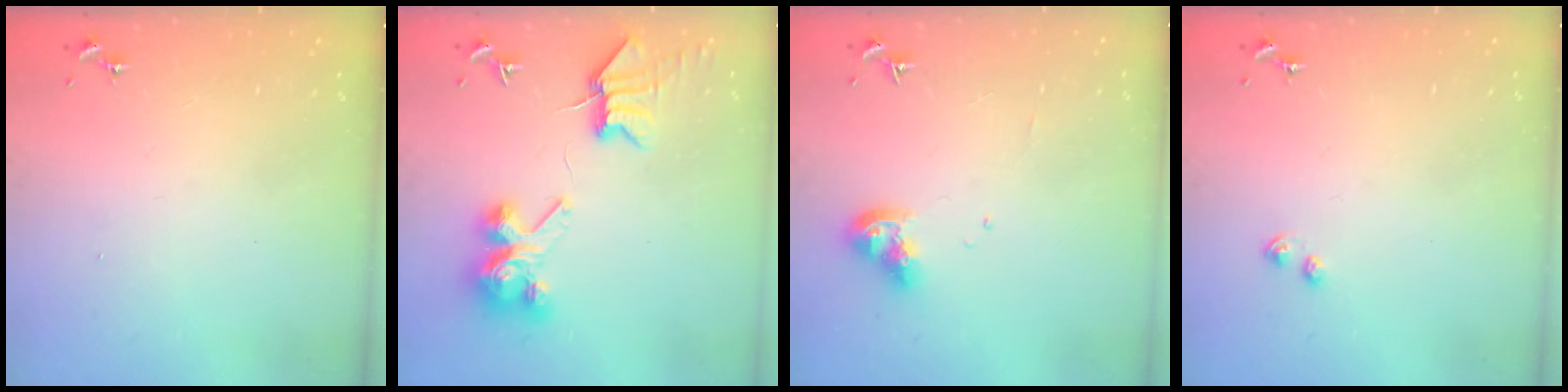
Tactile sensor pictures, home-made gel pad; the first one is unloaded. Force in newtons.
{"total": 9.1, "press": 9.1, "slide": 1.2}
{"total": 10.1, "press": 10.0, "slide": 1.1}
{"total": 2.2, "press": 2.1, "slide": 0.5}